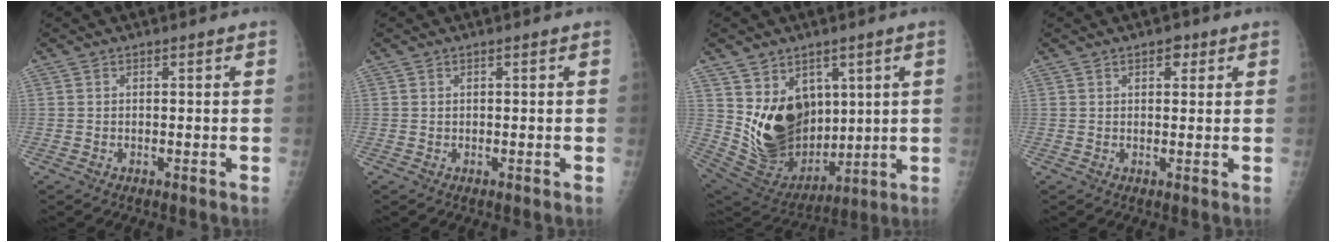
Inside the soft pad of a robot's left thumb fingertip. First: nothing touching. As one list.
[{"total": 0.0}, {"total": 16.4, "force": [4.1, 12.1, 10.4], "torque": [-0.135, -0.040, 0.111]}, {"total": 2.4, "force": [1.3, 1.4, 1.4], "torque": [-0.007, -0.003, 0.017]}]